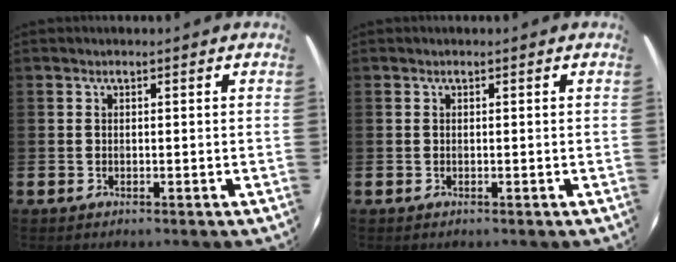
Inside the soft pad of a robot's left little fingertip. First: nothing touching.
{"total": 0.0}